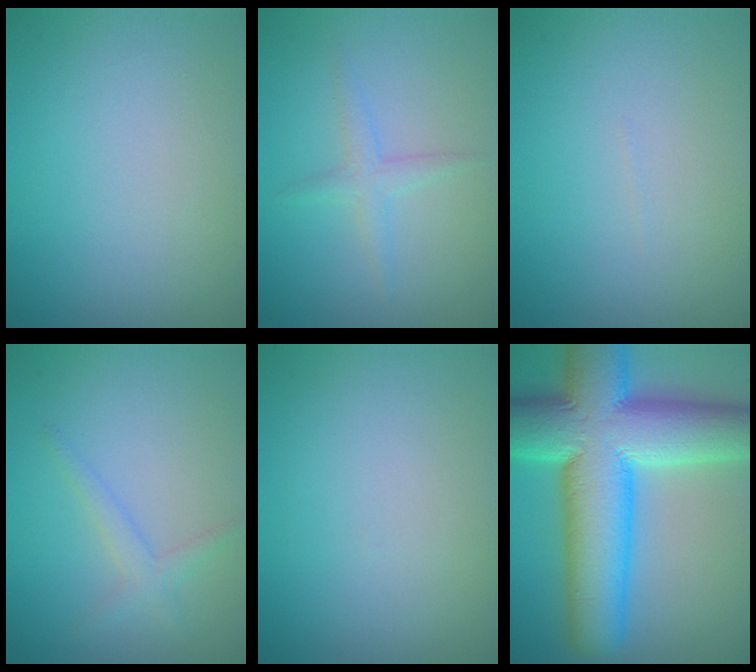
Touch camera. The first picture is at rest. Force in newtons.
{"total": 1.7, "press": 1.7, "slide": 0.1}
{"total": 0.0}
{"total": 1.6, "press": 1.6, "slide": 0.1}
{"total": 0.0}
{"total": 15.1, "press": 15.1, "slide": 0.5}